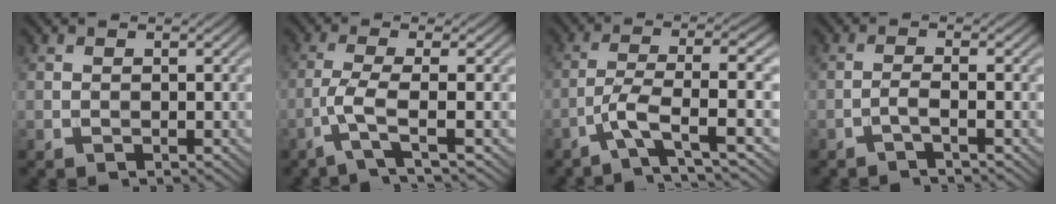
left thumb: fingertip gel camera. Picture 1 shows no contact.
{"total": 4.0, "force": [-1.6, 0.3, 3.6], "torque": [-0.068, 0.008, -0.055]}
{"total": 6.3, "force": [-2.8, 0.9, 5.6], "torque": [-0.102, 0.009, -0.070]}
{"total": 1.9, "force": [-1.0, 0.1, 1.6], "torque": [-0.026, 0.011, -0.030]}